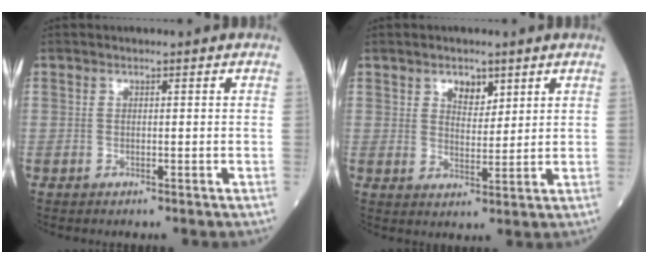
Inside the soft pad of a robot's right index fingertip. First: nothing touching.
{"total": 3.8, "force": [2.3, 2.2, 2.2], "torque": [-0.033, 0.000, 0.039]}